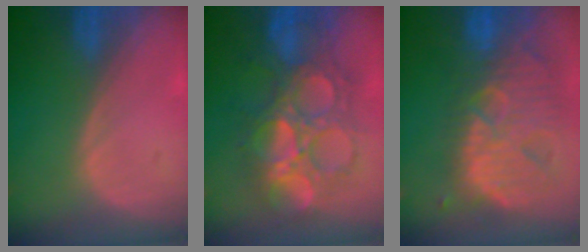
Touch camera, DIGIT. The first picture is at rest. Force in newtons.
{"total": 10.8, "press": 10.8, "slide": 0.9}
{"total": 13.7, "press": 11.6, "slide": 7.3}